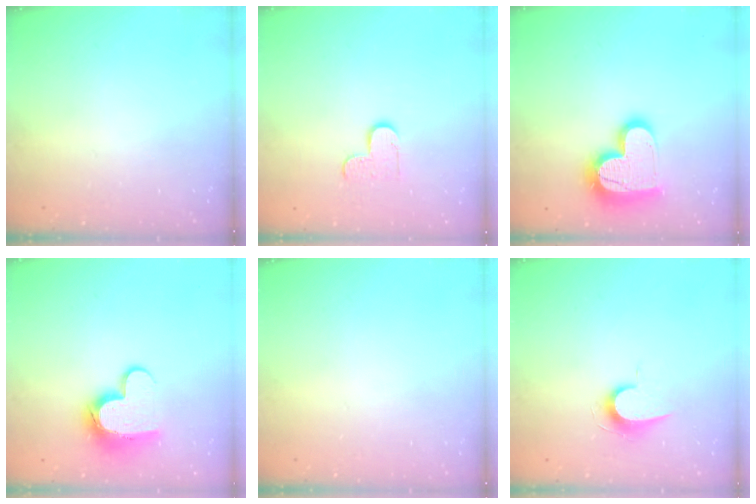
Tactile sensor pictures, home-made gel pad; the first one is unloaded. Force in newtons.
{"total": 5.7, "press": 5.7, "slide": 0.4}
{"total": 17.7, "press": 17.7, "slide": 1.3}
{"total": 11.7, "press": 11.7, "slide": 1.0}
{"total": 0.0}
{"total": 7.1, "press": 7.0, "slide": 0.7}